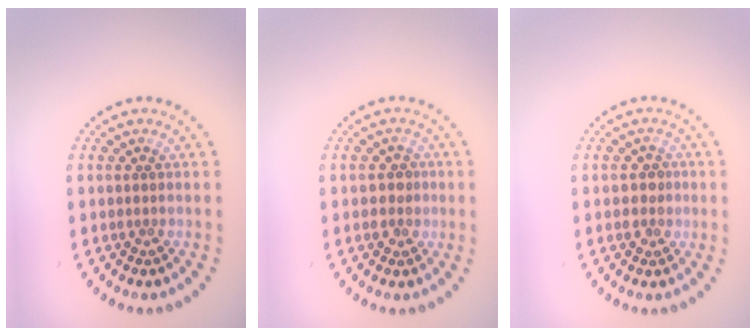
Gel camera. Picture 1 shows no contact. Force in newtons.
{"total": 1.6, "press": 1.5, "slide": 0.5}
{"total": 1.6, "press": 1.5, "slide": 0.5}